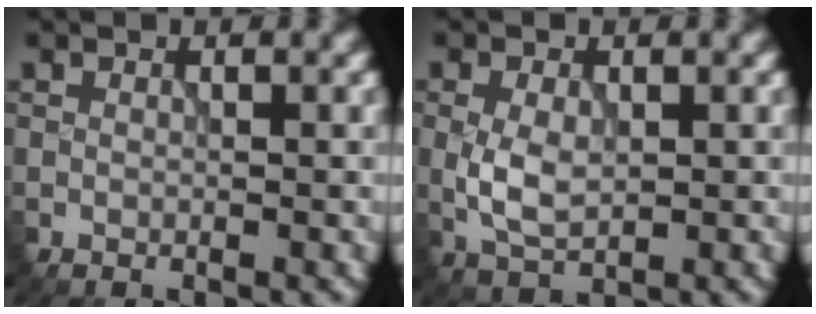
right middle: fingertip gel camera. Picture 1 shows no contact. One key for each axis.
{"total": 3.4, "fx": -0.1, "fy": 2.1, "fz": 2.7, "tx": -0.060, "ty": -0.001, "tz": 0.001}